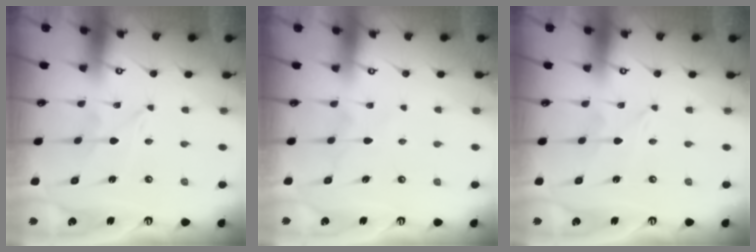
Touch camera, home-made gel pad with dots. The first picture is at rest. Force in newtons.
{"total": 4.6, "press": 4.6, "slide": 0.6}
{"total": 0.0}